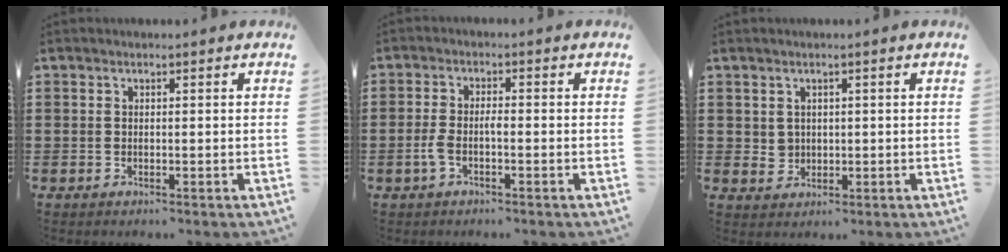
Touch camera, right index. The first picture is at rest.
{"total": 2.8, "force": [-1.0, 0.9, 2.5], "torque": [-0.059, -0.002, -0.024]}
{"total": 2.0, "force": [0.8, 1.7, 0.5], "torque": [-0.016, 0.009, 0.015]}